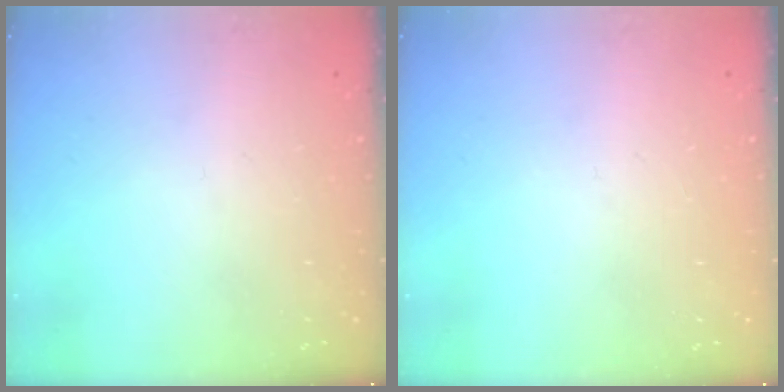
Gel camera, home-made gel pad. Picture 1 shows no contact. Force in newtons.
{"total": 0.0}